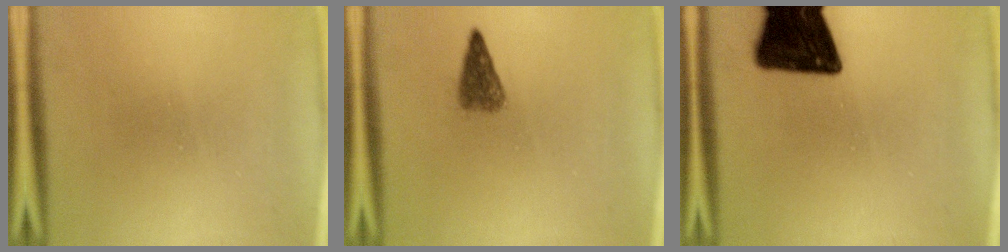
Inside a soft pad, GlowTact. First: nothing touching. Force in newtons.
{"total": 3.2}
{"total": 17.7}